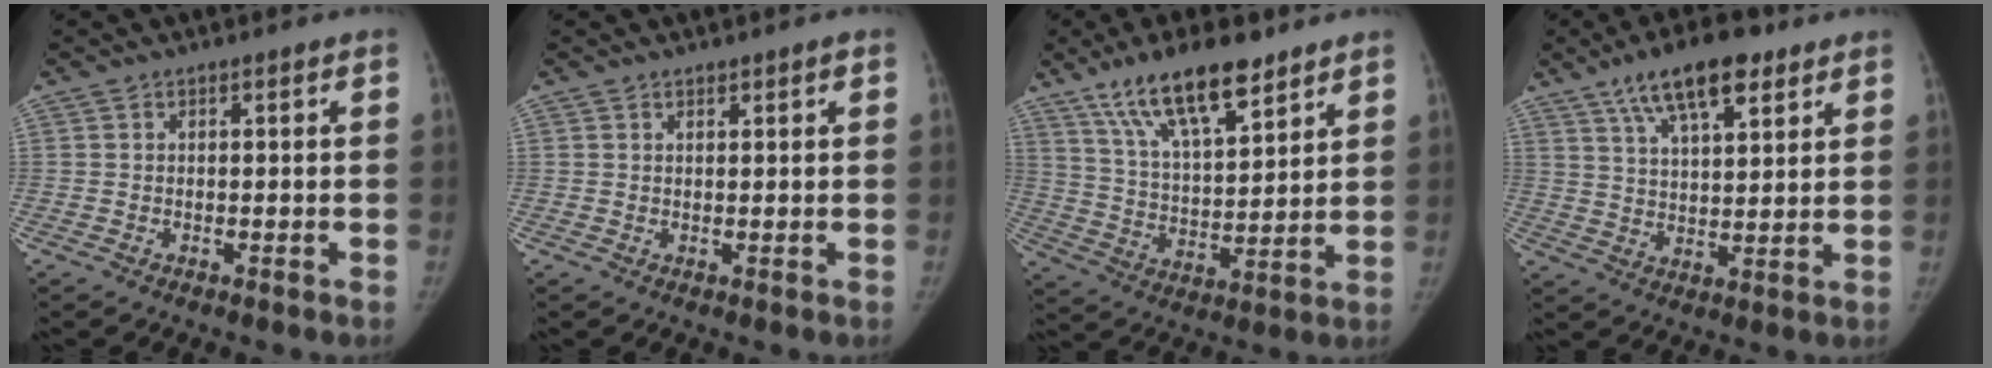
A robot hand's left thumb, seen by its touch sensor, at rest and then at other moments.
{"total": 0.8, "force": [0.7, 0.3, 0.4], "torque": [0.001, -0.003, 0.010]}
{"total": 15.8, "force": [10.6, 5.3, 10.5], "torque": [-0.156, -0.045, 0.195]}
{"total": 12.9, "force": [7.8, 4.9, 9.1], "torque": [-0.128, -0.024, 0.131]}